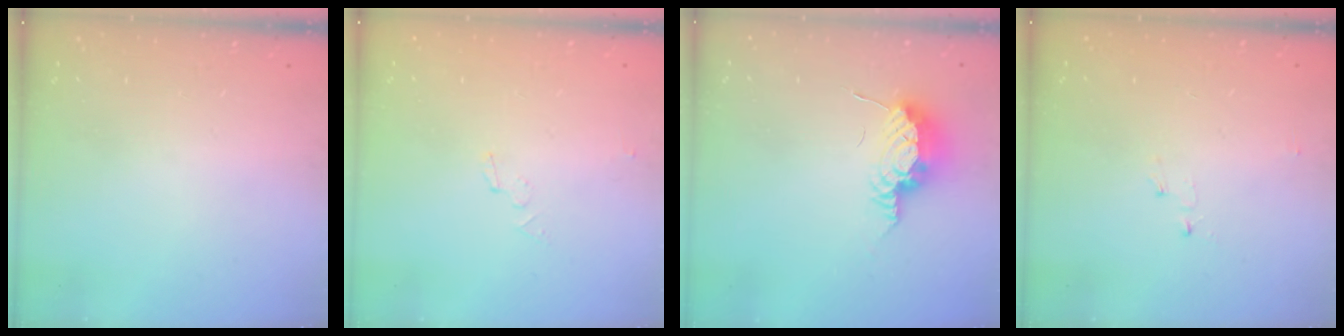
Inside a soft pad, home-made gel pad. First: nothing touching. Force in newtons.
{"total": 2.9, "press": 2.9, "slide": 0.2}
{"total": 8.3, "press": 8.2, "slide": 1.5}
{"total": 2.8, "press": 2.8, "slide": 0.3}